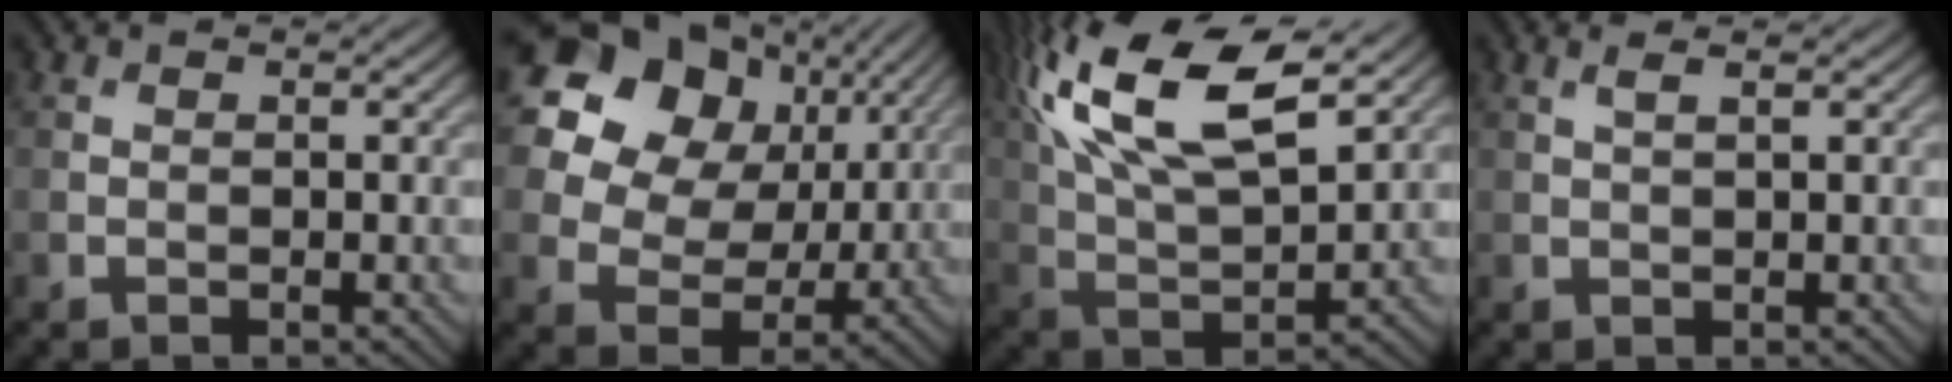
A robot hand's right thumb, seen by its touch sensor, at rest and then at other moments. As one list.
[{"total": 20.2, "force": [9.0, 15.2, 9.8], "torque": [-0.275, 0.082, 0.175]}, {"total": 17.8, "force": [8.9, 7.0, 13.7], "torque": [-0.307, 0.030, 0.146]}, {"total": 1.7, "force": [0.9, 0.2, 1.4], "torque": [-0.024, 0.005, 0.014]}]